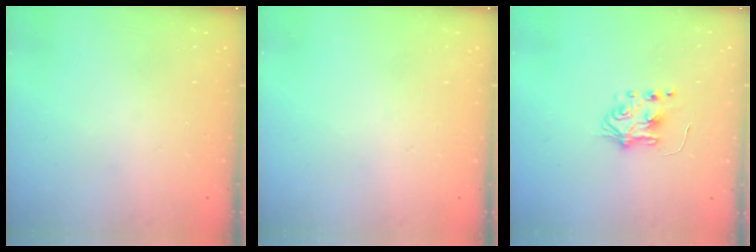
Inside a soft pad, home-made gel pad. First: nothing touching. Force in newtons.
{"total": 0.0}
{"total": 5.8, "press": 5.8, "slide": 0.6}